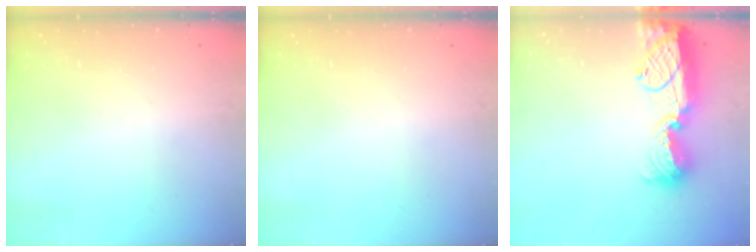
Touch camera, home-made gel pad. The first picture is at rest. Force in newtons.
{"total": 0.0}
{"total": 17.4, "press": 16.6, "slide": 5.5}